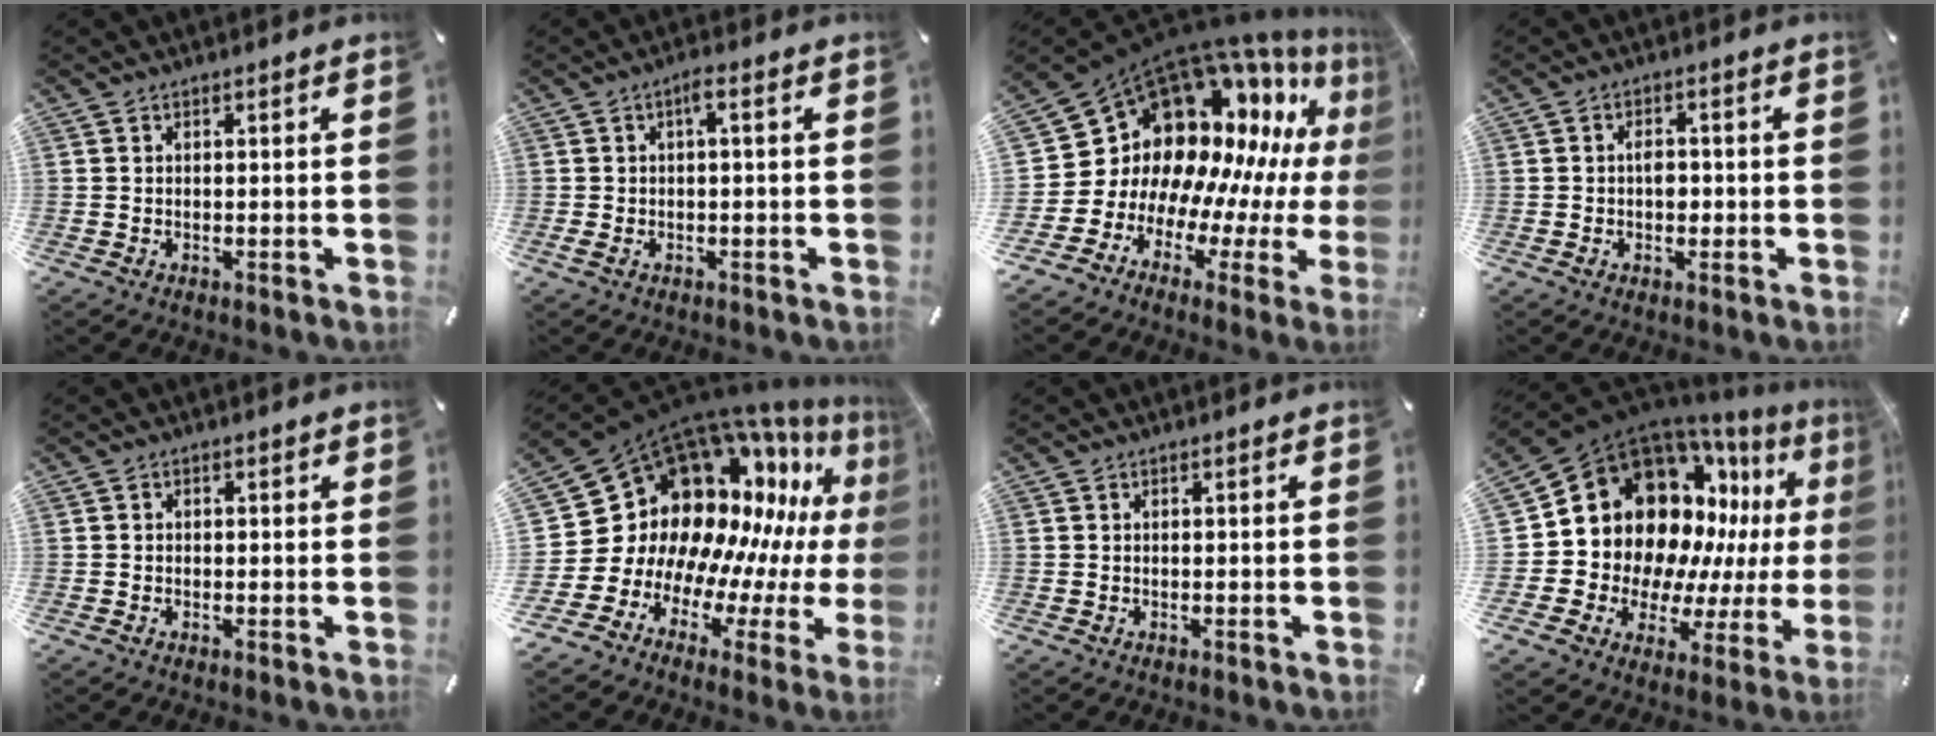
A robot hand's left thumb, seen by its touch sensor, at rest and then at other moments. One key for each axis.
{"total": 3.2, "fx": 0.0, "fy": 0.7, "fz": 3.2, "tx": -0.059, "ty": 0.006, "tz": -0.003}
{"total": 19.7, "fx": 9.5, "fy": 14.4, "fz": 9.4, "tx": -0.150, "ty": -0.133, "tz": 0.205}
{"total": 3.0, "fx": -0.5, "fy": 2.0, "fz": 2.2, "tx": -0.026, "ty": -0.001, "tz": -0.013}
{"total": 0.6, "fx": -0.2, "fy": 0.6, "fz": 0.1, "tx": -0.001, "ty": 0.005, "tz": -0.006}
{"total": 21.0, "fx": 8.7, "fy": 16.3, "fz": 10.1, "tx": -0.139, "ty": -0.151, "tz": 0.205}
{"total": 0.0}
{"total": 19.4, "fx": 7.3, "fy": 15.2, "fz": 9.6, "tx": -0.167, "ty": -0.095, "tz": 0.158}